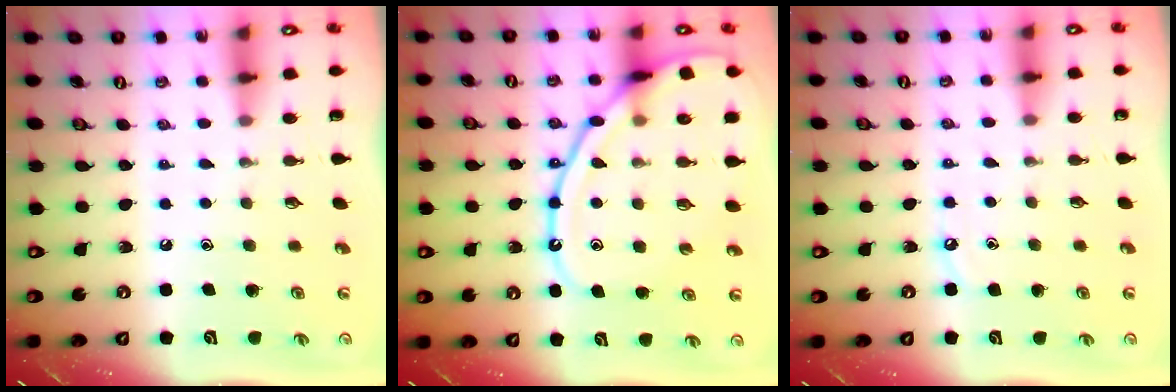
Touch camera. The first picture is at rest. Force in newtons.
{"total": 14.8, "press": 14.8, "slide": 0.6}
{"total": 3.9, "press": 3.9, "slide": 0.5}